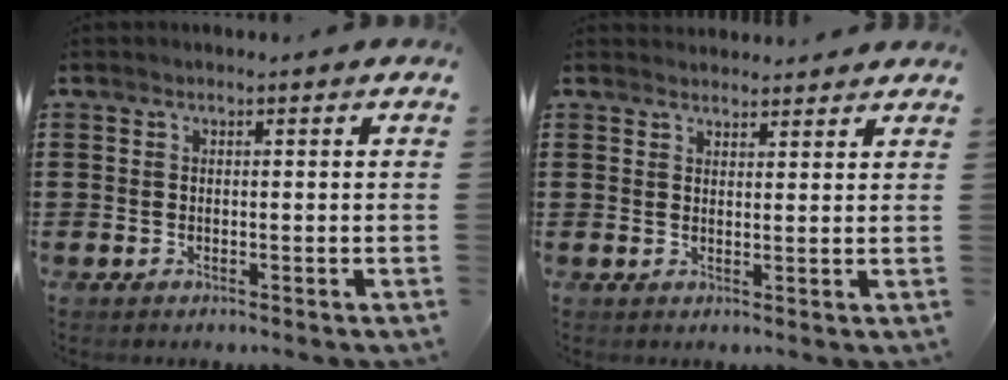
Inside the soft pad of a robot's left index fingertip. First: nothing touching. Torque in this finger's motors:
{"motor_torque": [2.14, 0.00, 0.13, 0.00]}